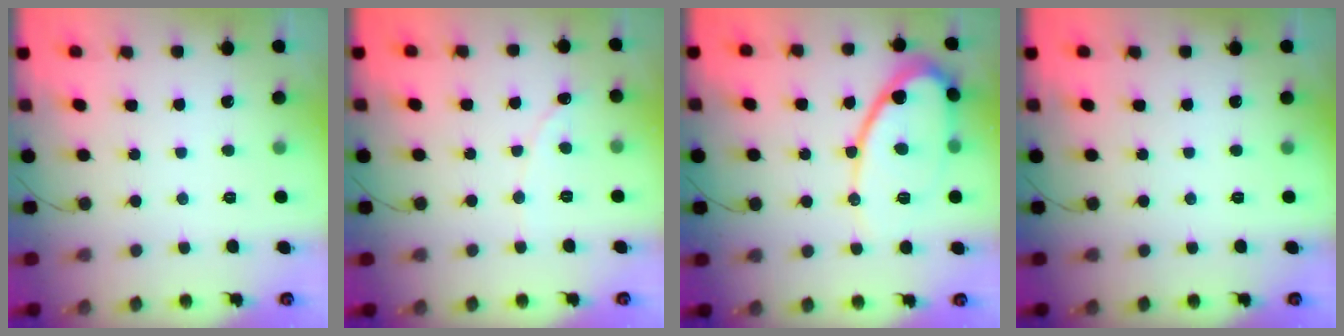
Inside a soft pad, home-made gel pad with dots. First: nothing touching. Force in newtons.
{"total": 0.7, "press": 0.7, "slide": 0.0}
{"total": 12.9, "press": 12.8, "slide": 1.5}
{"total": 0.0}